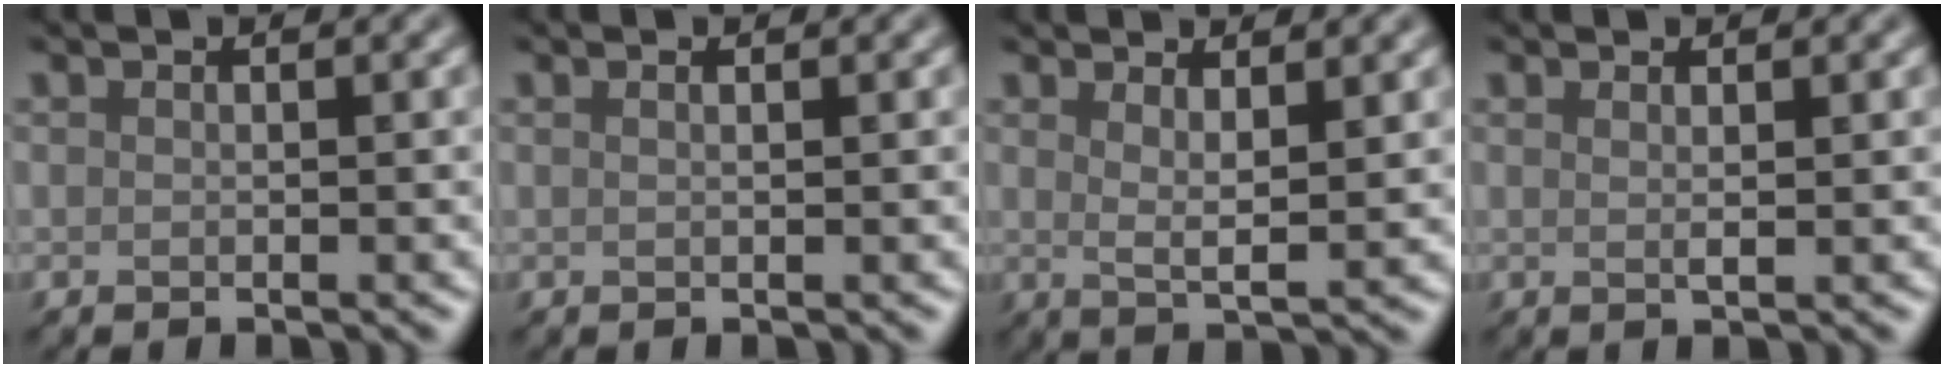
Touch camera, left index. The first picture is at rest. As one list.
[{"total": 1.1, "force": [0.6, 0.4, 0.8], "torque": [-0.004, -0.003, -0.001]}, {"total": 2.5, "force": [1.4, 0.6, 2.0], "torque": [-0.030, -0.009, 0.023]}, {"total": 1.2, "force": [0.5, 0.3, 1.1], "torque": [-0.016, 0.000, 0.003]}]